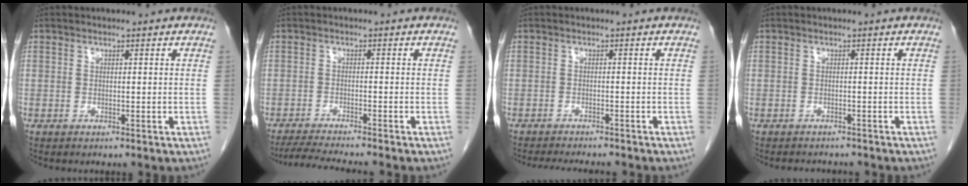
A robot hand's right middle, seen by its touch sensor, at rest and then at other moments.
{"total": 7.4, "force": [-6.6, -0.7, 3.2], "torque": [-0.042, -0.017, -0.105]}
{"total": 7.5, "force": [-6.8, 1.0, 2.9], "torque": [-0.037, -0.010, -0.094]}
{"total": 2.8, "force": [-2.6, 1.0, 0.4], "torque": [-0.003, -0.003, -0.033]}